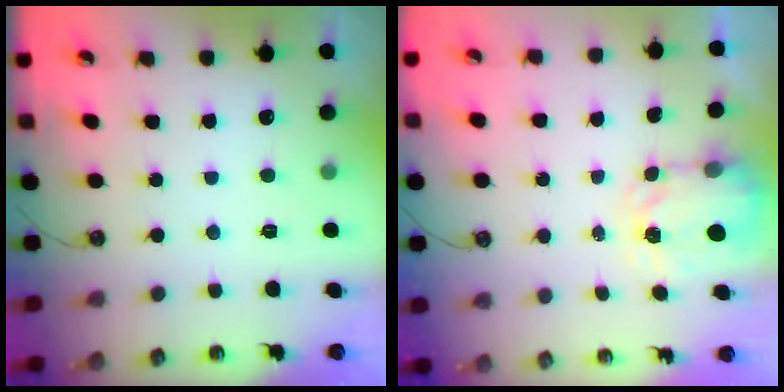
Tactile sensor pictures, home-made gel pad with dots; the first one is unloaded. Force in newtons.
{"total": 3.5, "press": 3.5, "slide": 0.4}